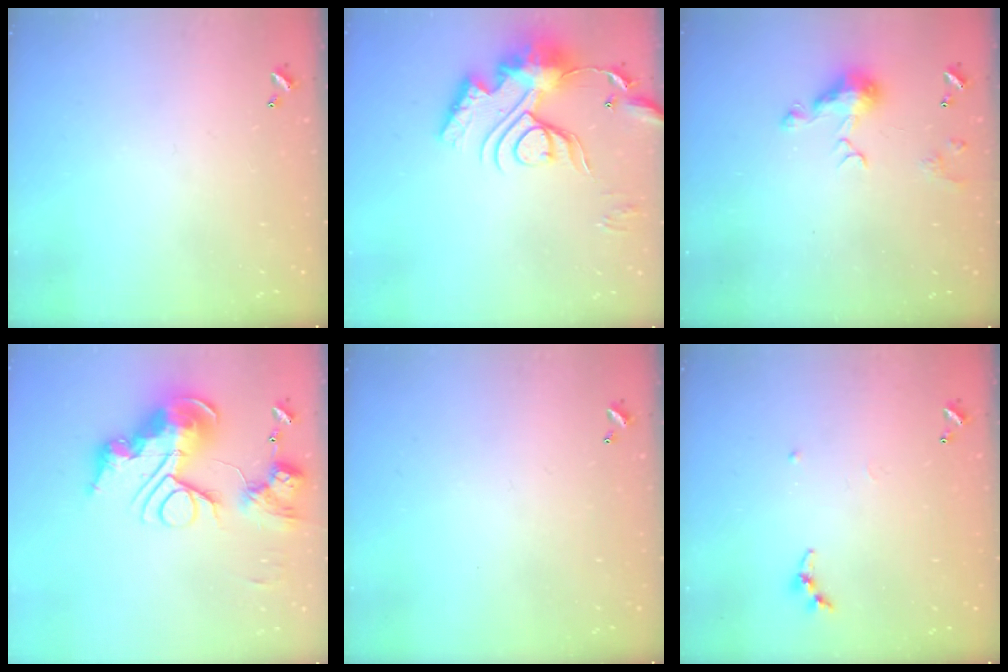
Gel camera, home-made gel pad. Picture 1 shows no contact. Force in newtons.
{"total": 18.4, "press": 18.3, "slide": 1.8}
{"total": 7.3, "press": 7.3, "slide": 1.0}
{"total": 0.9, "press": 0.9, "slide": 0.0}
{"total": 0.0}
{"total": 6.2, "press": 6.1, "slide": 0.7}